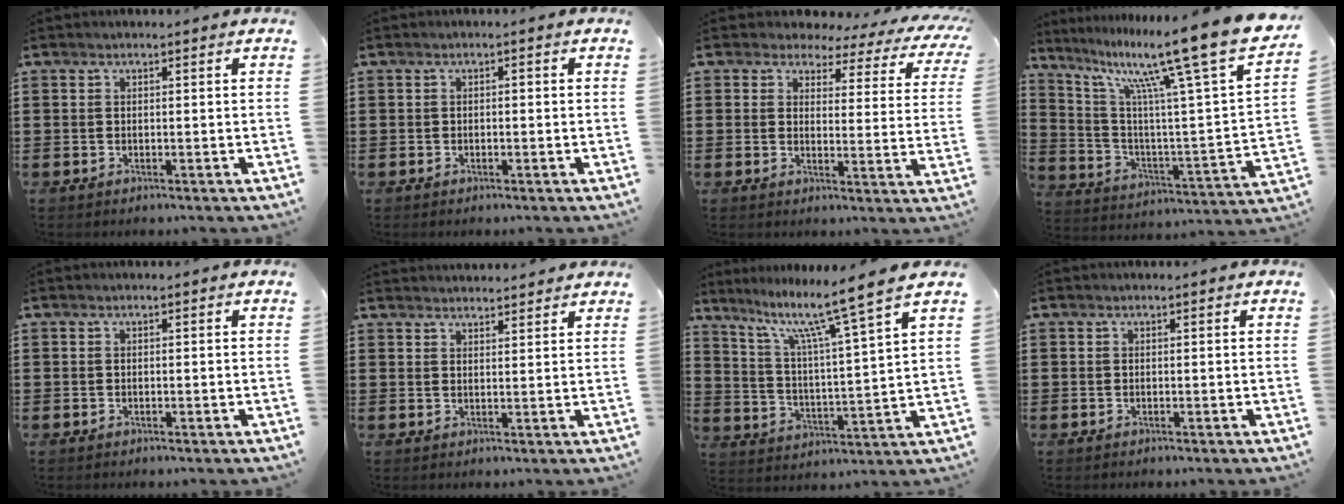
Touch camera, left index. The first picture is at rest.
{"total": 0.7, "force": [-0.2, 0.4, 0.5], "torque": [-0.012, 0.000, -0.004]}
{"total": 3.0, "force": [2.4, 1.7, 0.8], "torque": [-0.034, -0.014, 0.035]}
{"total": 16.2, "force": [11.7, 0.7, 11.2], "torque": [-0.217, -0.085, 0.178]}
{"total": 0.0}
{"total": 2.2, "force": [2.2, -0.1, -0.1], "torque": [-0.004, -0.003, 0.044]}
{"total": 10.1, "force": [7.7, -0.2, 6.5], "torque": [-0.137, -0.048, 0.118]}
{"total": 0.0}